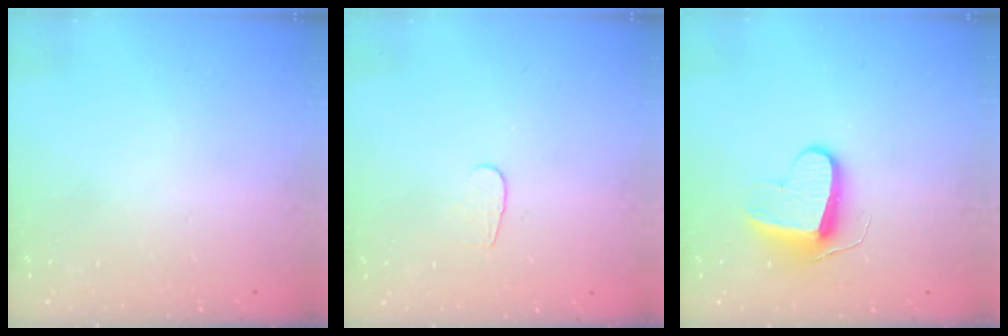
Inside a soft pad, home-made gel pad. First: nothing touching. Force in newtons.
{"total": 3.6, "press": 3.6, "slide": 0.3}
{"total": 8.8, "press": 8.8, "slide": 0.2}